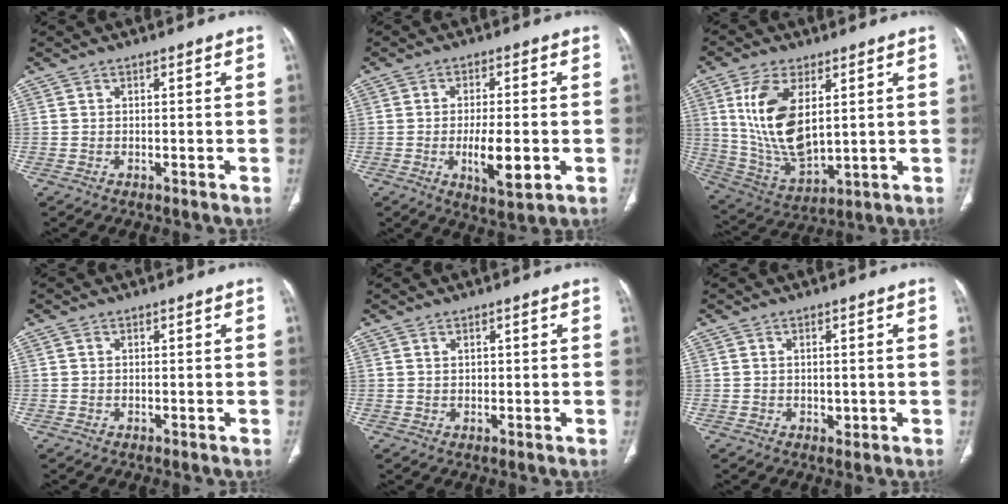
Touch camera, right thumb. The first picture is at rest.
{"total": 8.8, "force": [-2.0, 3.0, 8.0], "torque": [-0.130, -0.009, -0.029]}
{"total": 15.4, "force": [4.3, 7.6, 12.6], "torque": [-0.242, -0.025, 0.099]}
{"total": 0.0}
{"total": 0.8, "force": [0.6, 0.3, 0.4], "torque": [0.001, -0.005, 0.011]}
{"total": 1.5, "force": [-0.1, 0.9, 1.3], "torque": [-0.018, -0.004, 0.001]}